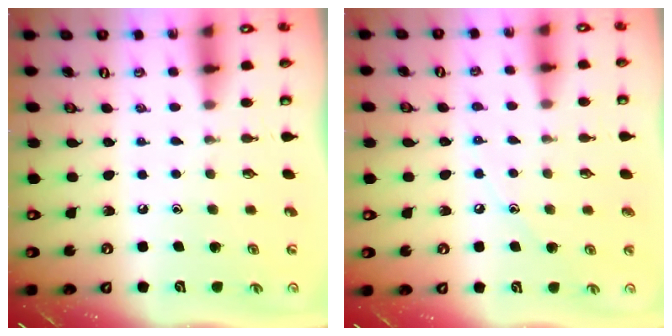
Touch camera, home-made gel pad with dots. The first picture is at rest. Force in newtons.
{"total": 4.7, "press": 4.7, "slide": 0.6}